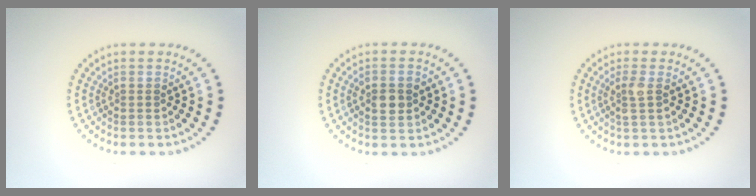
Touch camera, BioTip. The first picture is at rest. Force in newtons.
{"total": 2.4, "press": 2.4, "slide": 0.4}
{"total": 1.6, "press": 1.3, "slide": 0.9}